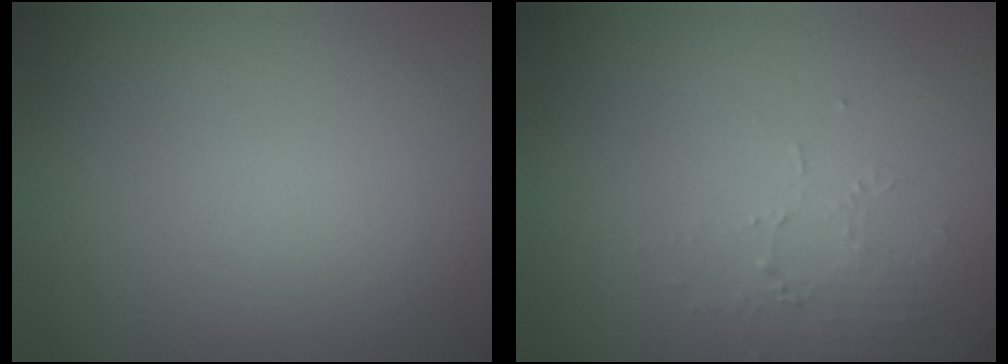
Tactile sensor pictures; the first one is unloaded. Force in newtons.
{"total": 1.9, "press": 1.8, "slide": 0.4}